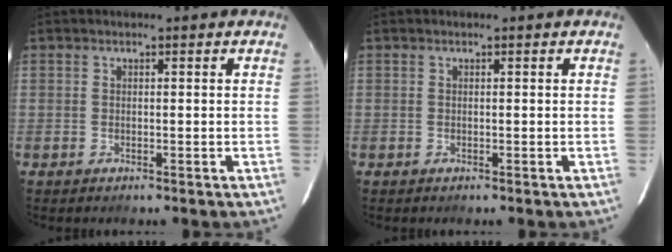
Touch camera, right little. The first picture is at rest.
{"total": 0.0}